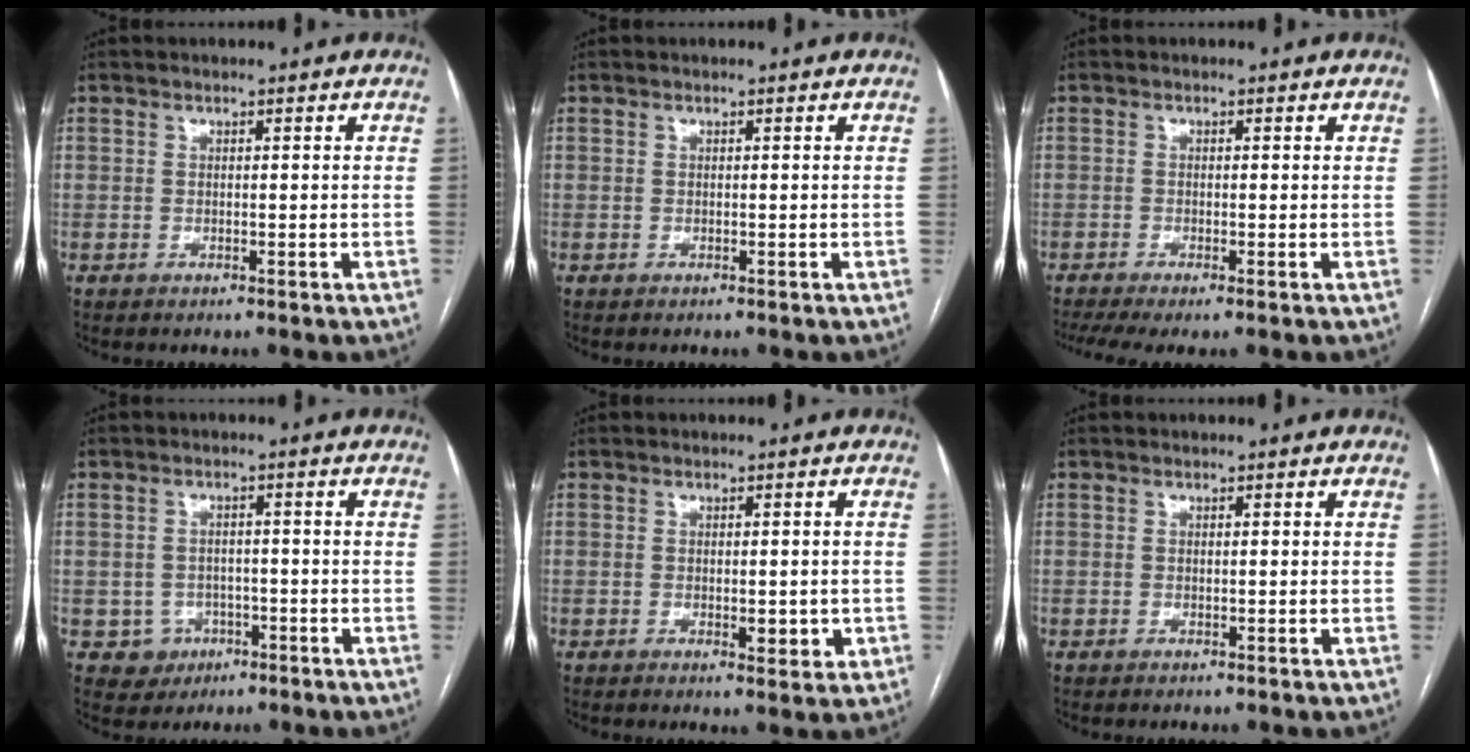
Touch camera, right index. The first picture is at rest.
{"total": 0.0}
{"total": 4.7, "force": [-3.0, 0.8, 3.5], "torque": [-0.064, -0.008, -0.054]}
{"total": 4.0, "force": [-1.6, 3.6, 0.3], "torque": [0.002, 0.012, -0.017]}
{"total": 3.4, "force": [-0.7, 1.5, 2.9], "torque": [-0.036, -0.002, -0.003]}
{"total": 0.0}